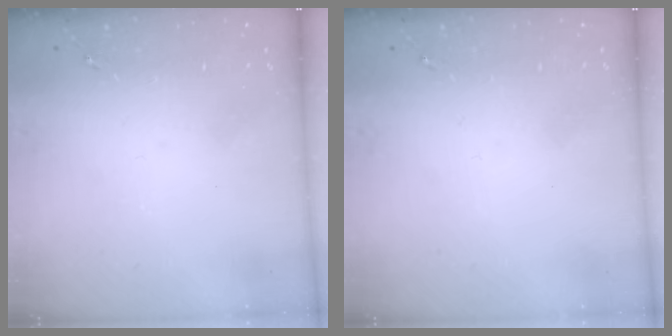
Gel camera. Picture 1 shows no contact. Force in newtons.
{"total": 0.0}